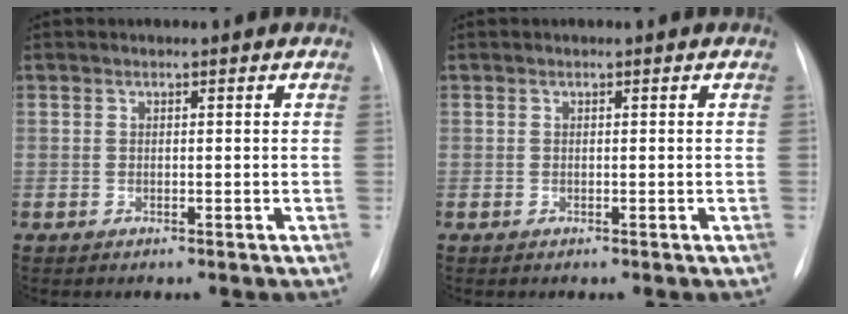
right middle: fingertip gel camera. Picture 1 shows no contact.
{"total": 0.0}